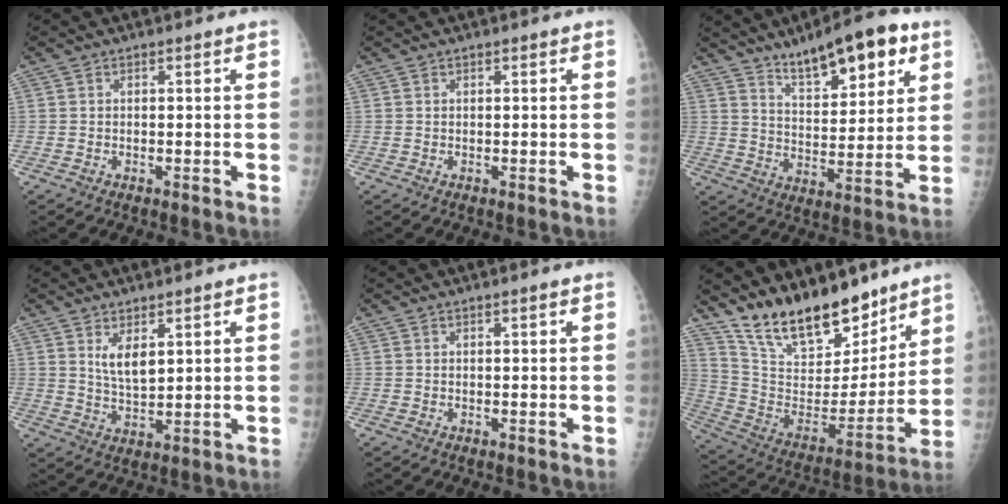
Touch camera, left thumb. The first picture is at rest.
{"total": 0.0}
{"total": 14.7, "force": [9.1, 5.2, 10.4], "torque": [-0.123, -0.041, 0.145]}
{"total": 5.2, "force": [2.5, 2.2, 4.1], "torque": [-0.065, -0.023, 0.053]}
{"total": 0.6, "force": [0.3, 0.0, 0.5], "torque": [-0.007, 0.001, 0.006]}
{"total": 20.8, "force": [16.5, 8.2, 9.5], "torque": [-0.123, -0.093, 0.293]}